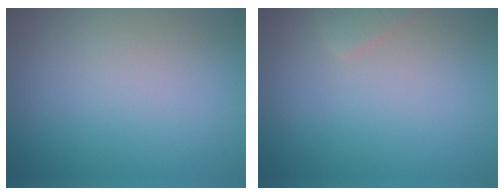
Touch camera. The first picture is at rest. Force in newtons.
{"total": 1.1, "press": 1.1, "slide": 0.1}